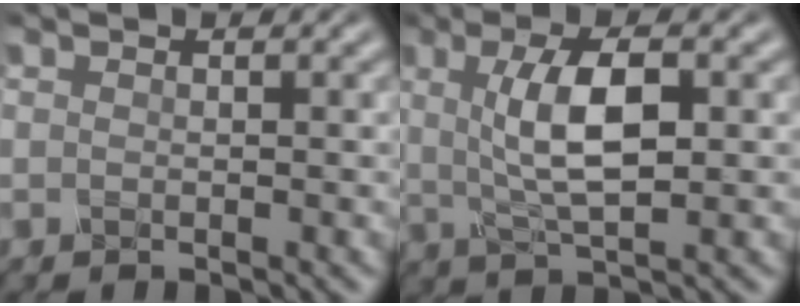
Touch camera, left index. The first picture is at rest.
{"total": 6.1, "force": [1.0, 1.9, 5.7], "torque": [-0.102, 0.007, 0.018]}